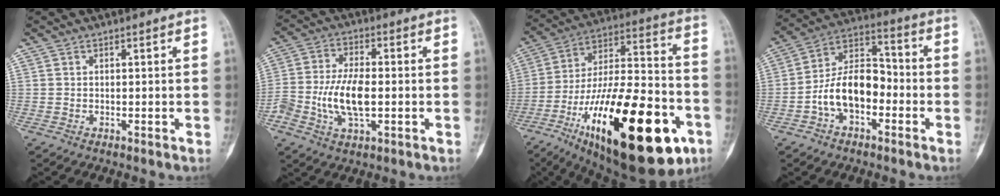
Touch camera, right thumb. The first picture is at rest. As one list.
[{"total": 10.6, "force": [-1.7, 5.1, 9.1], "torque": [-0.187, 0.012, -0.034]}, {"total": 36.3, "force": [-14.9, 13.7, 30.2], "torque": [-0.455, 0.056, -0.227]}, {"total": 12.6, "force": [-3.7, 7.8, 9.3], "torque": [-0.147, 0.051, -0.074]}]